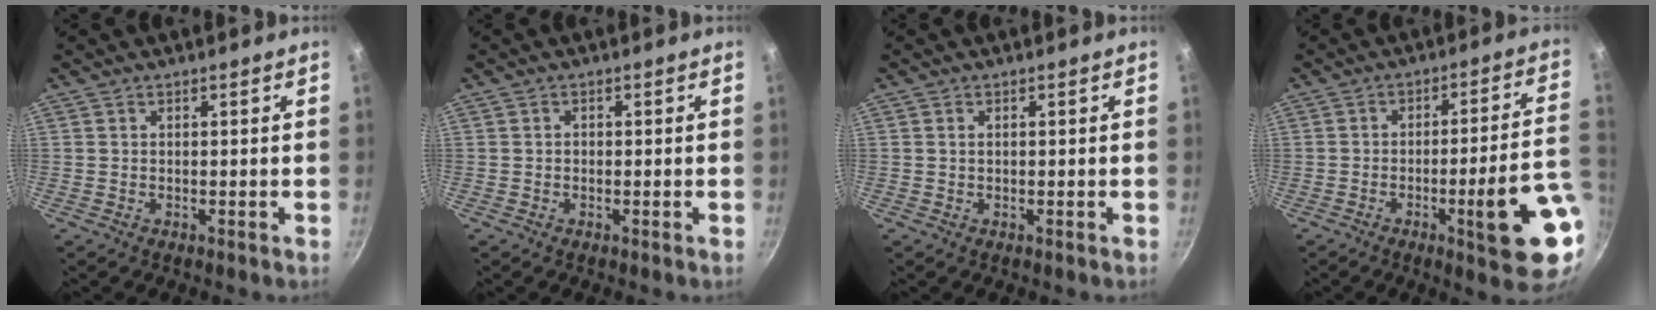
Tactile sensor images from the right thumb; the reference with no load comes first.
{"total": 0.6, "force": [-0.2, 0.5, 0.2], "torque": [-0.003, 0.003, -0.003]}
{"total": 0.6, "force": [0.1, 0.4, 0.4], "torque": [-0.006, 0.002, 0.003]}
{"total": 14.9, "force": [-4.6, 2.0, 14.1], "torque": [-0.174, 0.027, -0.057]}